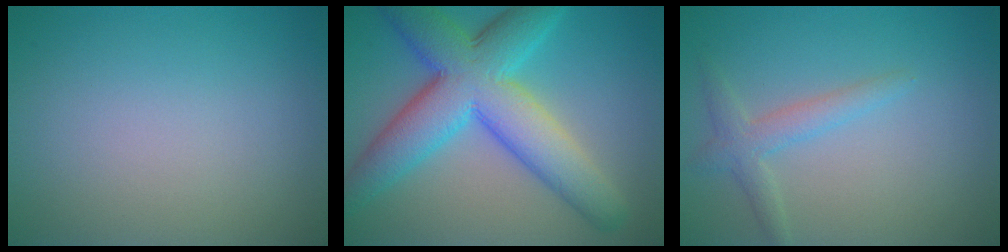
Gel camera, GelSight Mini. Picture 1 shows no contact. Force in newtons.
{"total": 10.2, "press": 10.2, "slide": 0.2}
{"total": 2.2, "press": 2.2, "slide": 0.1}